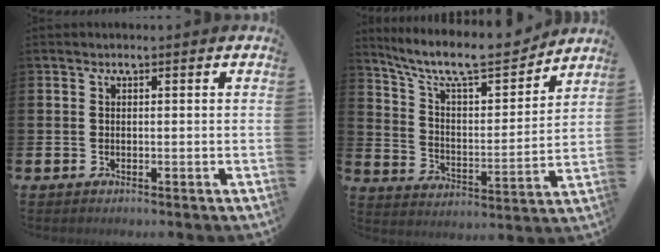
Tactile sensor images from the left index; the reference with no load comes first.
{"total": 10.1, "force": [9.1, 2.3, 3.8], "torque": [-0.103, -0.068, 0.153]}